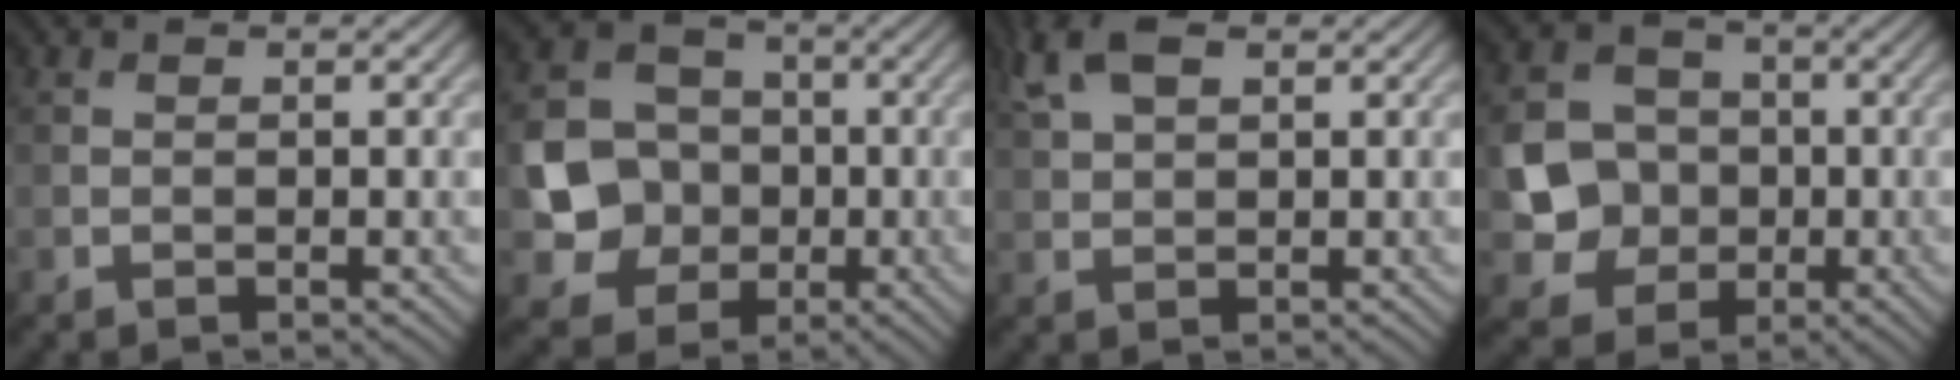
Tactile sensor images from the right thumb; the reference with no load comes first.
{"total": 8.3, "force": [-1.5, 7.4, 3.5], "torque": [-0.088, -0.006, -0.038]}
{"total": 5.2, "force": [2.8, 2.4, 3.7], "torque": [-0.097, 0.016, 0.054]}
{"total": 7.3, "force": [-1.1, 6.6, 3.0], "torque": [-0.077, -0.004, -0.033]}